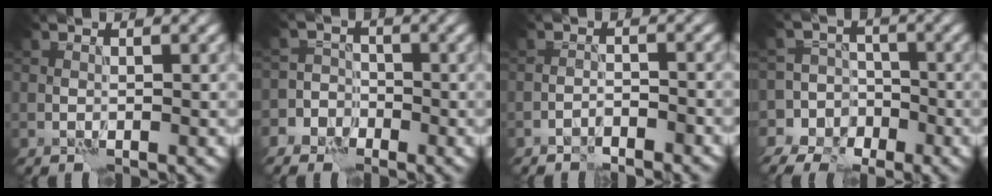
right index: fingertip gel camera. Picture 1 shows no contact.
{"total": 4.0, "force": [-2.5, 3.2, 0.2], "torque": [0.036, -0.002, -0.056]}
{"total": 1.6, "force": [-1.6, 0.3, 0.3], "torque": [0.003, 0.006, -0.029]}
{"total": 9.0, "force": [-5.1, 7.5, 0.5], "torque": [0.004, -0.009, -0.103]}